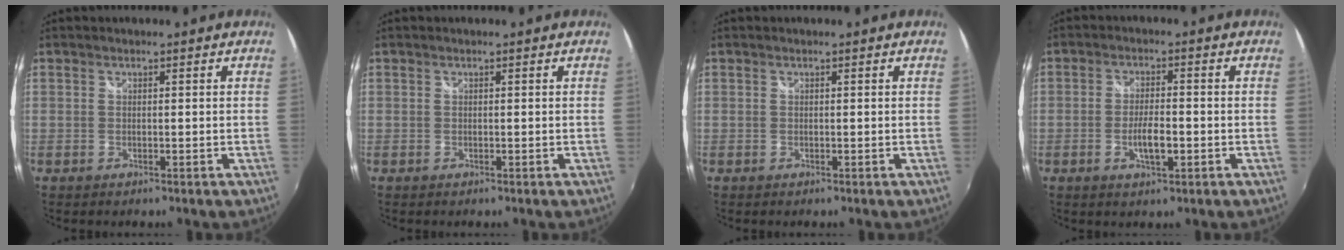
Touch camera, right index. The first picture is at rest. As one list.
[{"total": 0.0}, {"total": 0.0}, {"total": 5.0, "force": [-1.6, 1.5, 4.5], "torque": [-0.090, -0.003, -0.027]}]